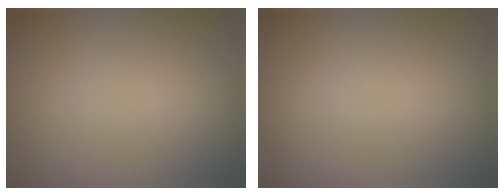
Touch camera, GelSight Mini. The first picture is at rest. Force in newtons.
{"total": 0.0}